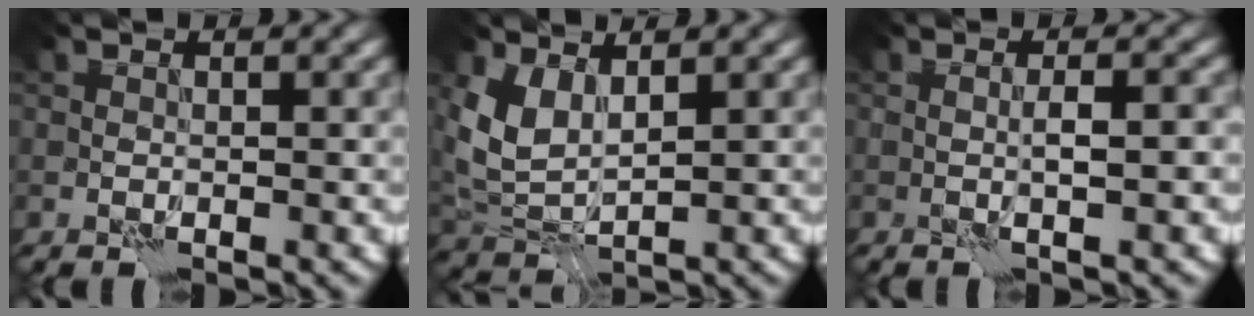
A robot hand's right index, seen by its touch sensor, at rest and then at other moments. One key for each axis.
{"total": 3.4, "fx": 2.4, "fy": 1.5, "fz": 2.0, "tx": -0.058, "ty": -0.005, "tz": 0.051}
{"total": 1.3, "fx": 0.3, "fy": -0.6, "fz": 1.1, "tx": -0.011, "ty": 0.005, "tz": 0.007}